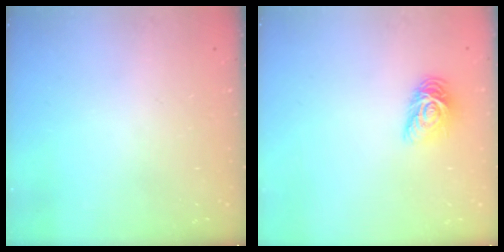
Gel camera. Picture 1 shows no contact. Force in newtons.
{"total": 7.7, "press": 7.6, "slide": 0.3}